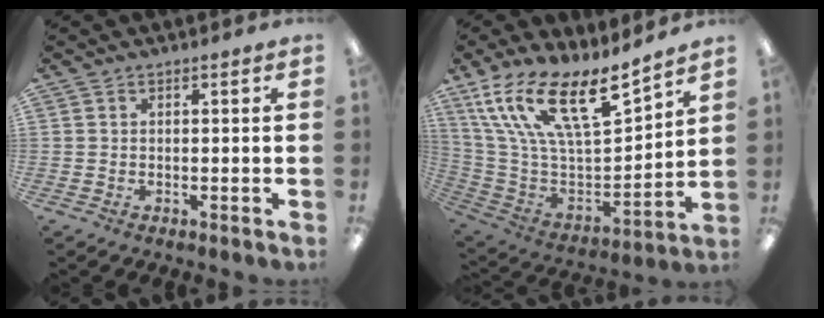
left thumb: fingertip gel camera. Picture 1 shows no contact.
{"total": 20.5, "force": [13.7, 7.0, 13.6], "torque": [-0.260, -0.091, 0.244]}